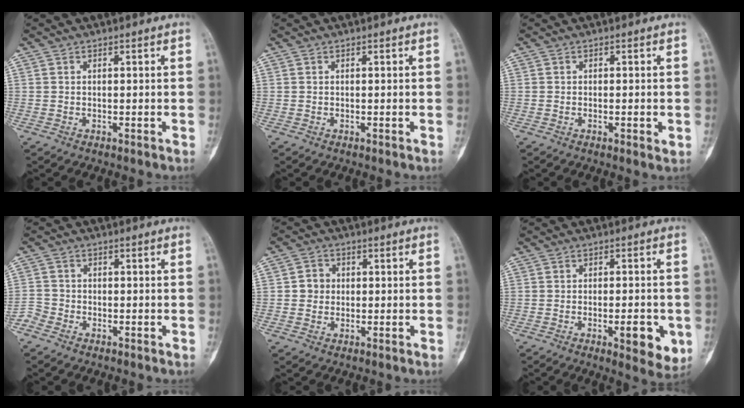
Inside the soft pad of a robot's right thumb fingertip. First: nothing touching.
{"total": 0.0}
{"total": 1.8, "force": [-0.4, 0.6, 1.7], "torque": [-0.023, -0.003, -0.005]}
{"total": 2.4, "force": [-1.9, 1.5, 0.1], "torque": [0.003, 0.004, -0.047]}
{"total": 3.4, "force": [0.2, 3.2, 1.2], "torque": [0.001, 0.007, -0.002]}
{"total": 8.0, "force": [-2.4, 2.9, 7.1], "torque": [-0.079, -0.004, -0.027]}